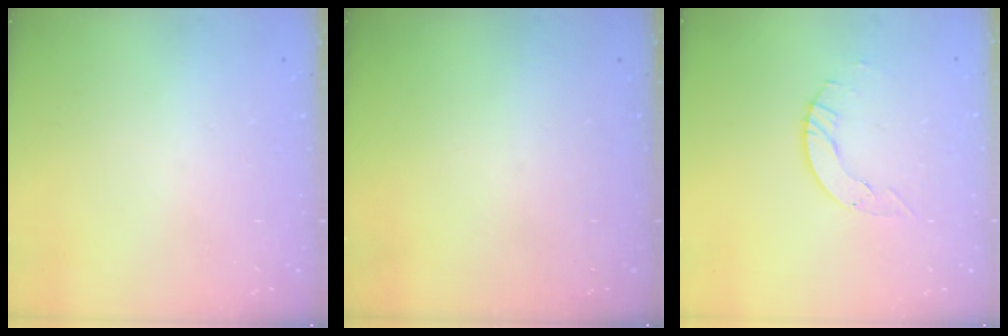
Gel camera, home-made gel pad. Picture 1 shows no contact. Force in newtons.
{"total": 0.0}
{"total": 4.0, "press": 4.0, "slide": 0.5}